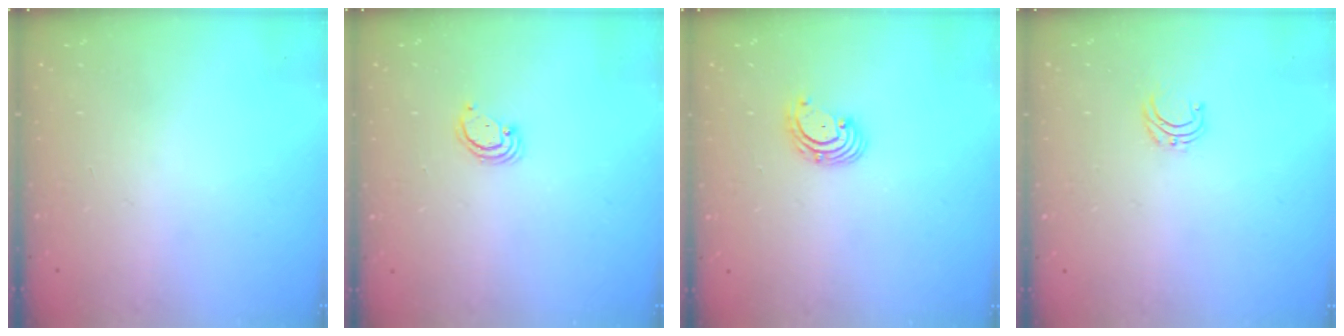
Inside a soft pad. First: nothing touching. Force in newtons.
{"total": 2.4, "press": 2.4, "slide": 0.2}
{"total": 2.9, "press": 2.9, "slide": 0.1}
{"total": 4.2, "press": 4.2, "slide": 0.4}